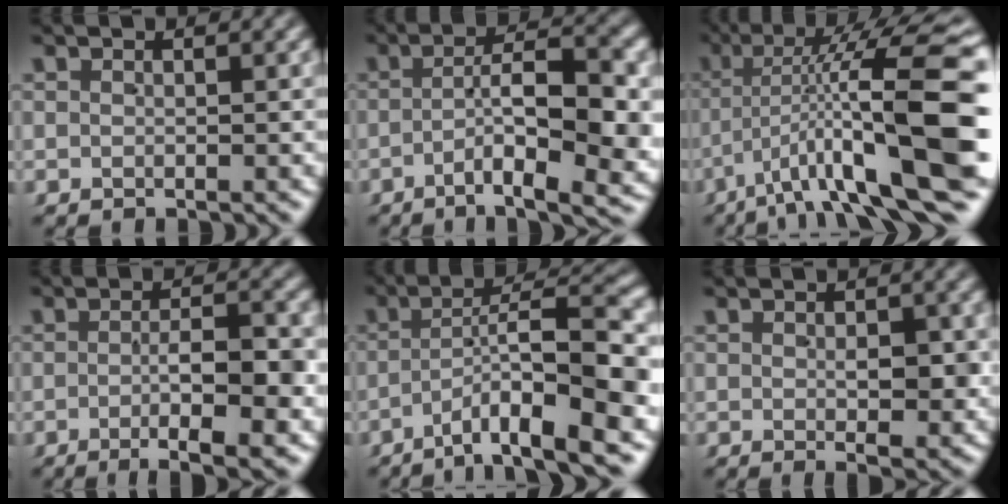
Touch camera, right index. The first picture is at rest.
{"total": 8.9, "force": [-2.7, 2.5, 8.1], "torque": [-0.112, -0.016, -0.034]}
{"total": 14.3, "force": [-2.3, 4.2, 13.5], "torque": [-0.184, 0.001, -0.026]}
{"total": 7.2, "force": [-2.9, 1.6, 6.4], "torque": [-0.089, -0.013, -0.039]}
{"total": 10.8, "force": [-3.5, 3.5, 9.6], "torque": [-0.127, 0.000, -0.052]}
{"total": 3.1, "force": [-0.1, 1.3, 2.8], "torque": [-0.036, -0.011, 0.002]}